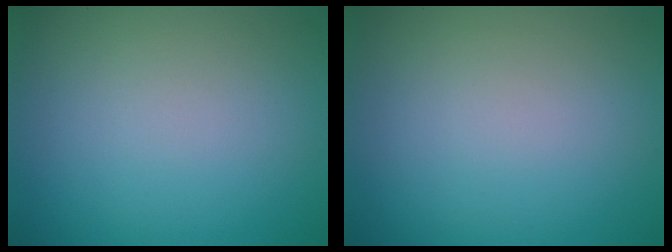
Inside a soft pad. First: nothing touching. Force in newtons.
{"total": 0.0}